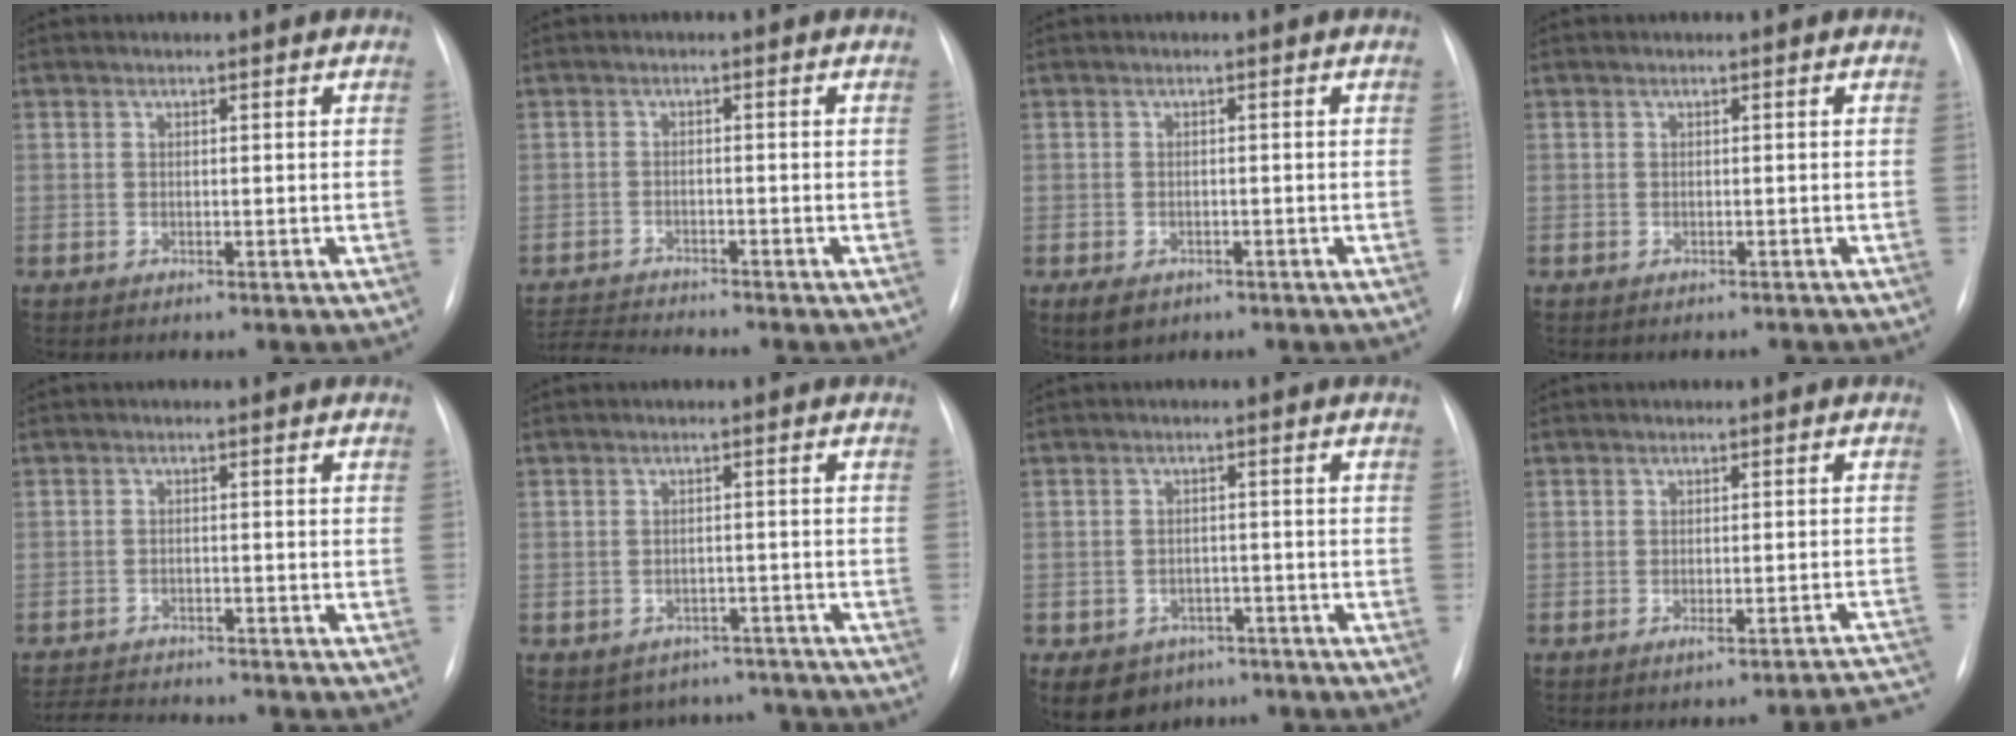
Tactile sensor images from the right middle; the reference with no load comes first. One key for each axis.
{"total": 5.2, "fx": -5.0, "fy": -1.4, "fz": 0.4, "tx": -0.012, "ty": -0.014, "tz": -0.090}
{"total": 3.4, "fx": -2.0, "fy": 2.3, "fz": 1.6, "tx": -0.028, "ty": -0.003, "tz": -0.023}
{"total": 1.0, "fx": -0.9, "fy": 0.4, "fz": 0.1, "tx": -0.004, "ty": -0.001, "tz": -0.012}
{"total": 8.9, "fx": -8.3, "fy": 1.4, "fz": 2.8, "tx": -0.045, "ty": -0.003, "tz": -0.122}
{"total": 7.7, "fx": -6.5, "fy": 4.1, "fz": 0.4, "tx": 0.010, "ty": 0.023, "tz": -0.074}
{"total": 7.8, "fx": -5.0, "fy": 5.8, "fz": 1.7, "tx": -0.032, "ty": 0.011, "tz": -0.065}
{"total": 7.1, "fx": -6.9, "fy": 0.1, "fz": 2.0, "tx": 0.002, "ty": 0.021, "tz": -0.079}